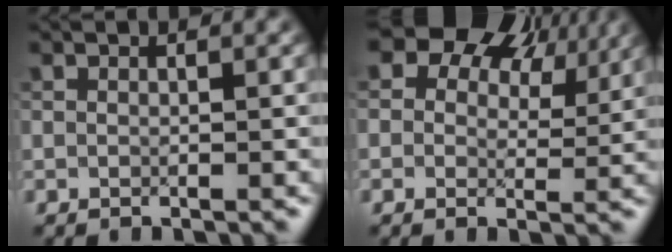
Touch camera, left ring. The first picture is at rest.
{"total": 9.6, "force": [5.7, 5.8, 5.3], "torque": [-0.081, 0.025, 0.075]}